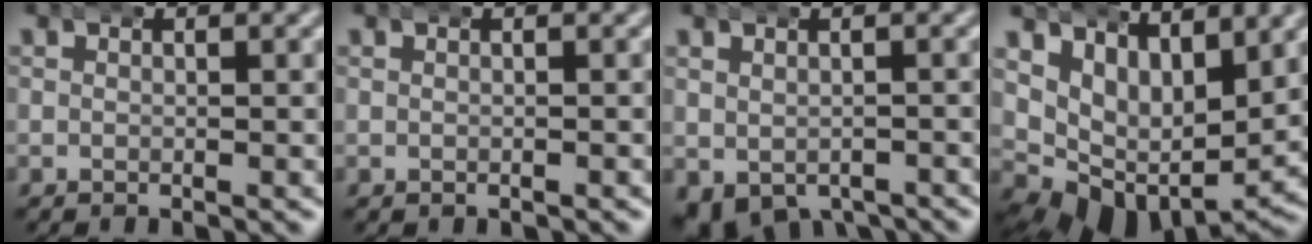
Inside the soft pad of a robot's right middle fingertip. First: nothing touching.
{"total": 0.0}
{"total": 5.4, "force": [-3.7, 3.1, 2.4], "torque": [-0.041, -0.027, -0.040]}
{"total": 8.6, "force": [0.7, 6.4, 5.7], "torque": [-0.118, -0.033, 0.018]}